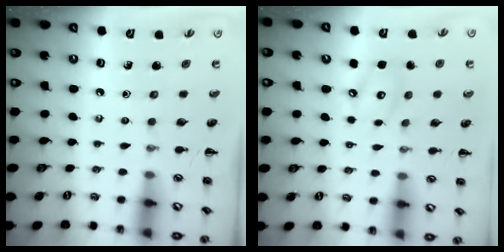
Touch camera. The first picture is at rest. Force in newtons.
{"total": 7.0, "press": 7.0, "slide": 1.0}